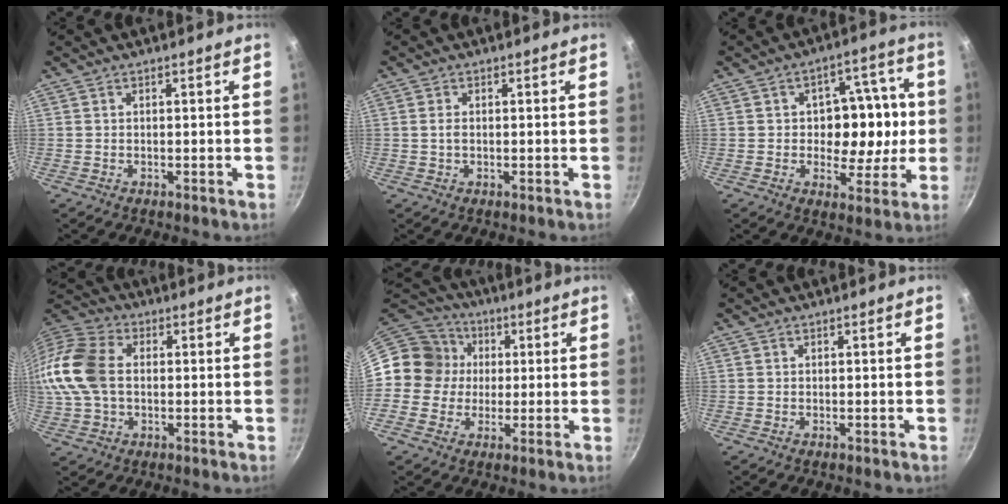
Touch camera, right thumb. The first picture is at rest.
{"total": 1.4, "force": [0.1, 0.9, 1.1], "torque": [-0.023, 0.001, 0.000]}
{"total": 13.0, "force": [-0.1, 9.5, 8.9], "torque": [-0.069, 0.015, -0.004]}
{"total": 16.2, "force": [0.6, 11.2, 11.7], "torque": [-0.240, 0.028, -0.001]}
{"total": 12.3, "force": [1.4, 11.6, 3.9], "torque": [-0.033, 0.024, 0.003]}
{"total": 0.0}